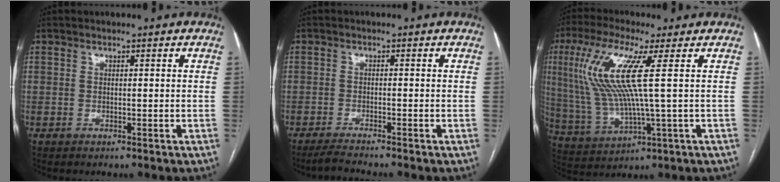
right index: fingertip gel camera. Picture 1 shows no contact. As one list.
[{"total": 3.0, "force": [-2.7, -0.9, 1.0], "torque": [-0.028, -0.017, -0.052]}, {"total": 12.8, "force": [3.2, 0.6, 12.4], "torque": [-0.290, 0.003, 0.064]}]